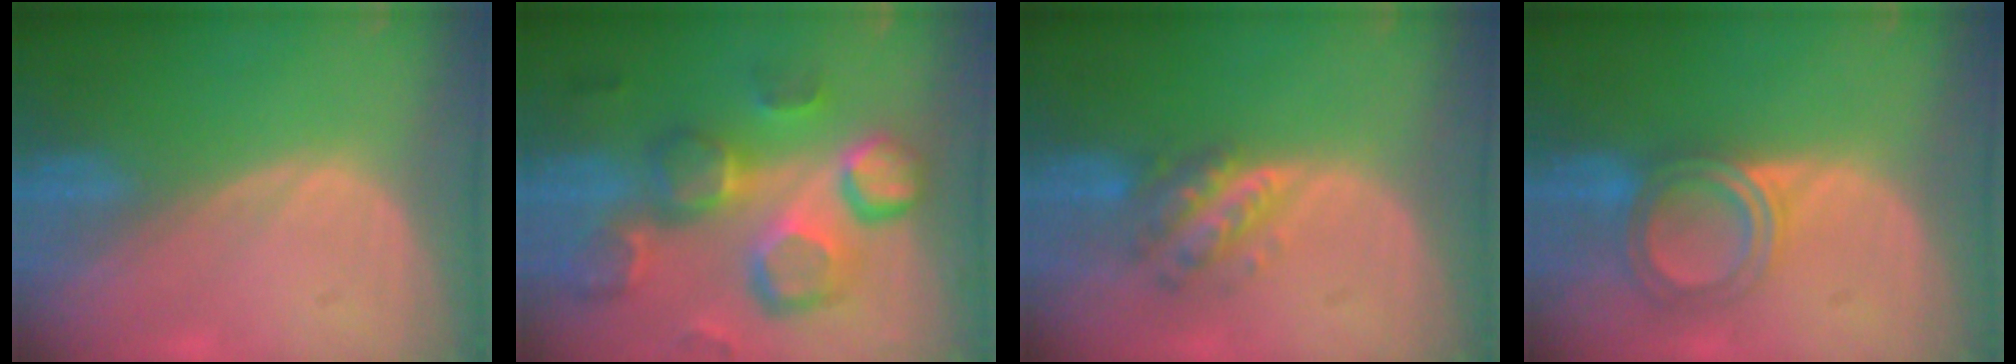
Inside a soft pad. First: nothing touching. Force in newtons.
{"total": 13.1, "press": 11.4, "slide": 6.4}
{"total": 5.8, "press": 5.3, "slide": 2.4}
{"total": 5.5, "press": 5.4, "slide": 0.6}